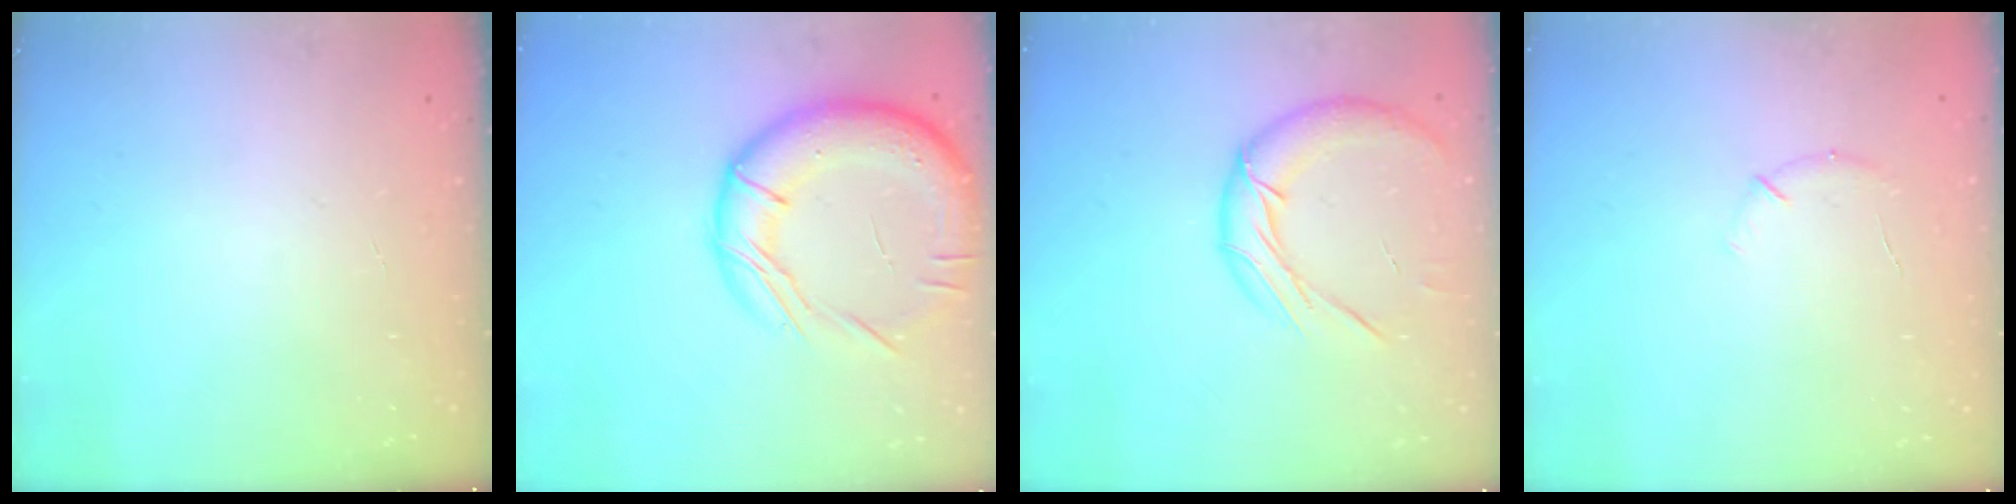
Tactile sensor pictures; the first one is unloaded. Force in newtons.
{"total": 20.3, "press": 20.2, "slide": 2.1}
{"total": 13.2, "press": 13.1, "slide": 2.1}
{"total": 5.7, "press": 5.5, "slide": 1.3}